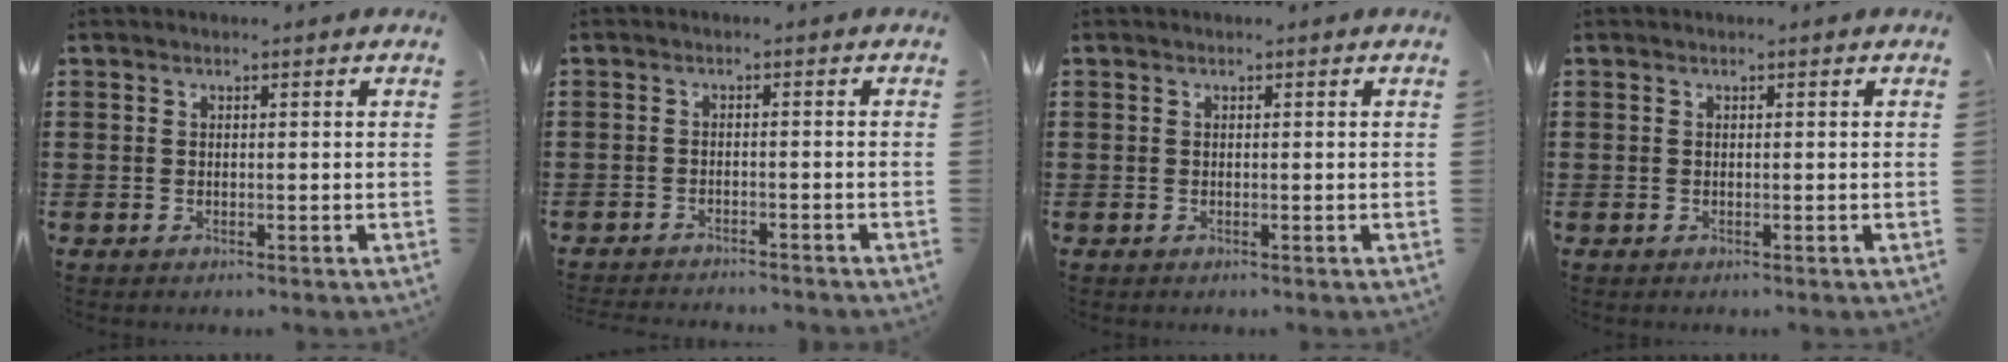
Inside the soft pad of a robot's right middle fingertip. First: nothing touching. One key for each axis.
{"total": 2.1, "fx": -2.1, "fy": 0.1, "fz": -0.1, "tx": -0.004, "ty": 0.000, "tz": -0.045}
{"total": 0.0}
{"total": 0.0}